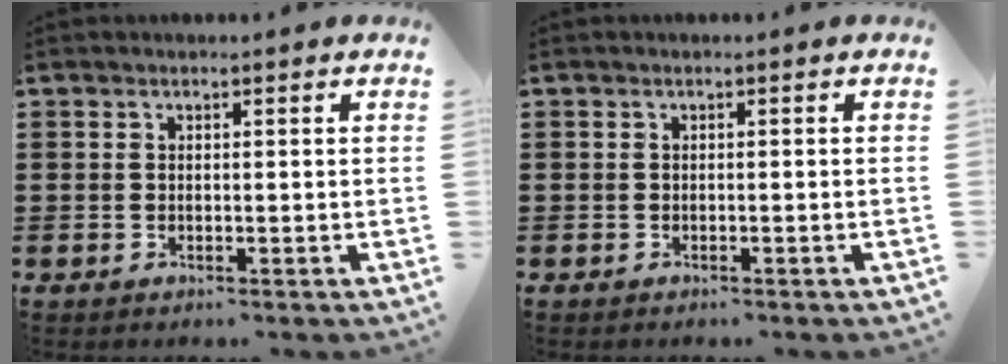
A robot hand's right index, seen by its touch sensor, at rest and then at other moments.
{"total": 0.5, "force": [-0.5, 0.2, 0.0], "torque": [-0.001, 0.002, -0.011]}